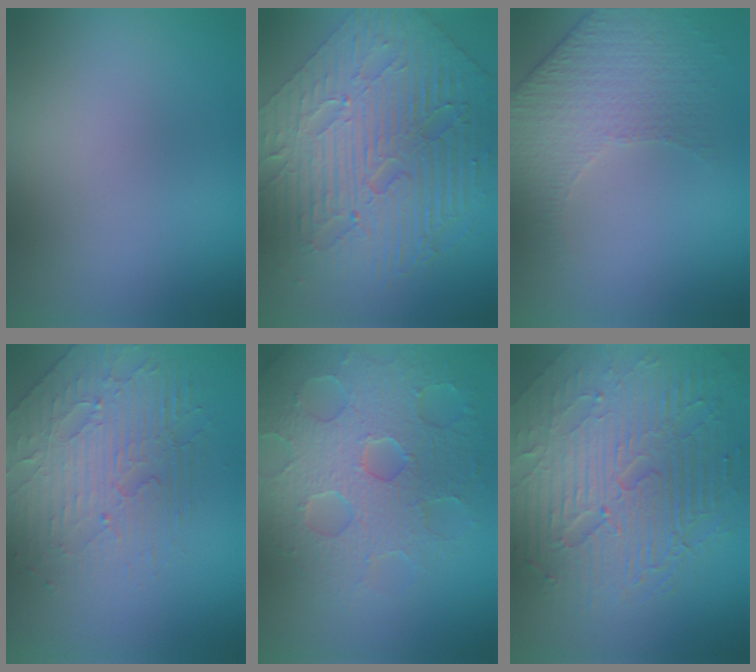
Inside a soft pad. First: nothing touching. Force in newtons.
{"total": 10.4, "press": 7.1, "slide": 7.6}
{"total": 4.7, "press": 3.3, "slide": 3.3}
{"total": 3.9, "press": 3.6, "slide": 1.6}
{"total": 7.8, "press": 6.0, "slide": 5.1}
{"total": 9.4, "press": 6.2, "slide": 7.0}